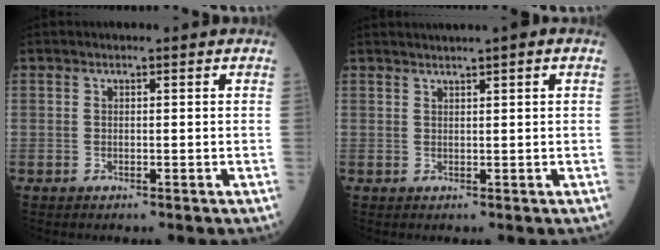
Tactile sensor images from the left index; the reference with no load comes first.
{"total": 3.5, "force": [2.7, -0.3, 2.2], "torque": [-0.035, 0.023, 0.046]}